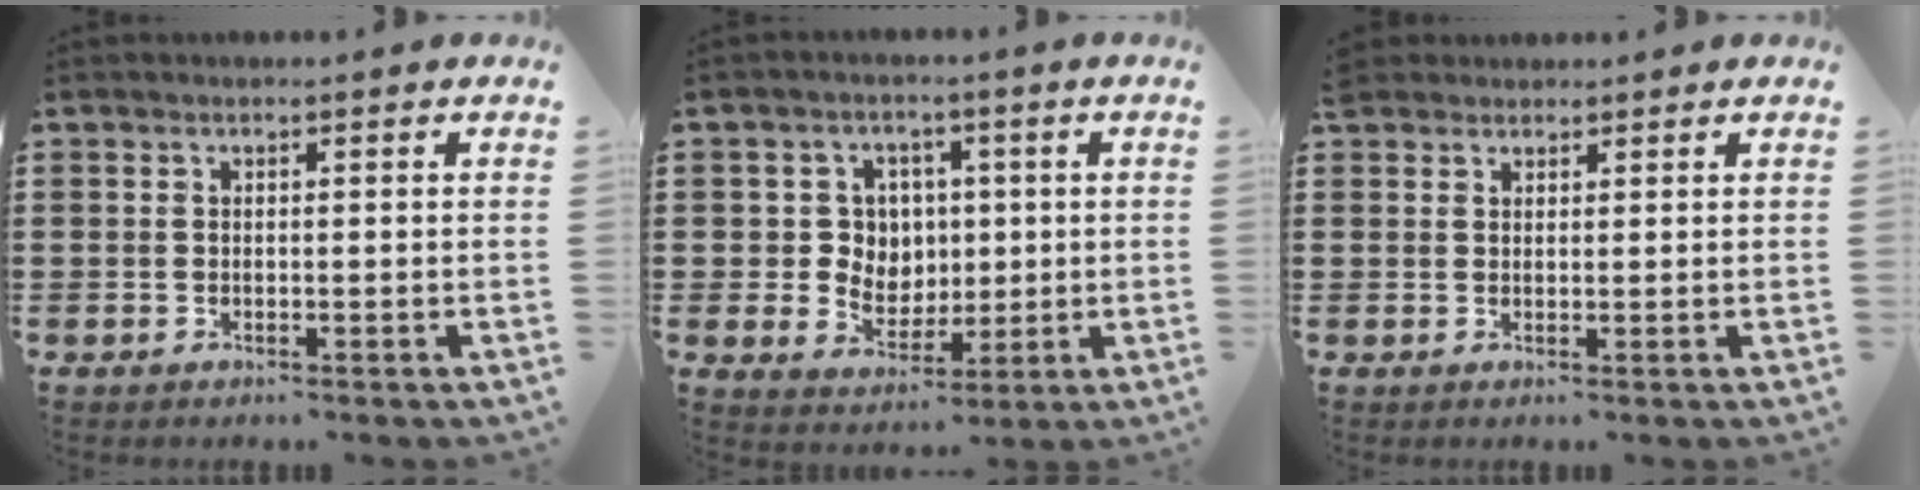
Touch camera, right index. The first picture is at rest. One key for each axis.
{"total": 5.6, "fx": 1.0, "fy": 5.3, "fz": 1.6, "tx": -0.049, "ty": 0.017, "tz": 0.016}
{"total": 1.8, "fx": 1.6, "fy": 0.8, "fz": -0.1, "tx": -0.002, "ty": 0.004, "tz": 0.032}